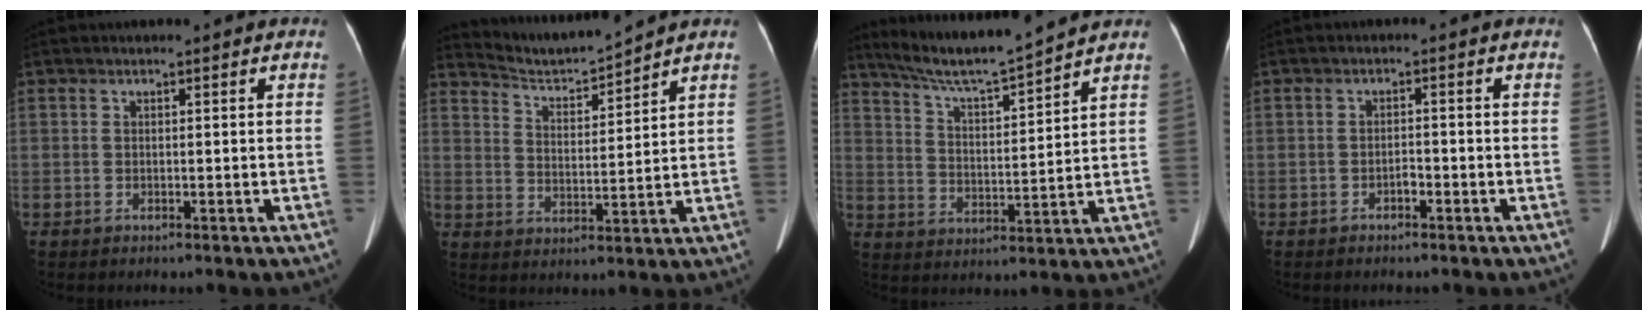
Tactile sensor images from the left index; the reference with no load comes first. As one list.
[{"total": 6.7, "force": [6.6, -1.2, 0.1], "torque": [-0.015, -0.006, 0.133]}, {"total": 11.1, "force": [10.2, -1.3, 4.2], "torque": [-0.079, 0.002, 0.180]}, {"total": 1.4, "force": [-0.9, 0.5, 0.9], "torque": [-0.013, 0.003, -0.015]}]